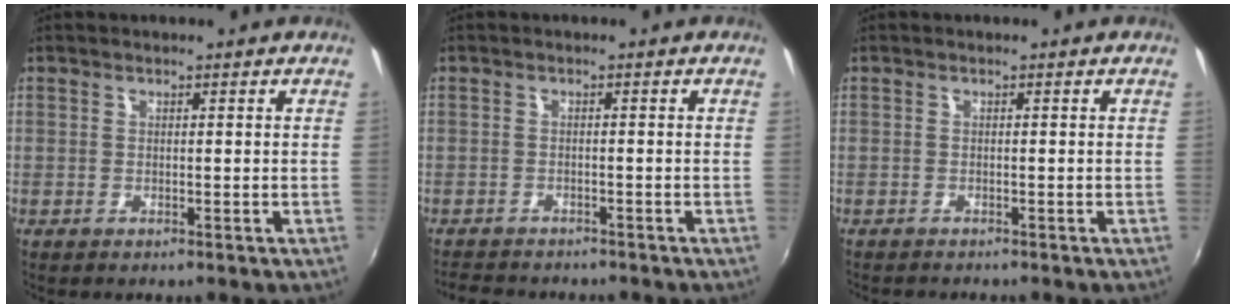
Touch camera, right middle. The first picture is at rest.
{"total": 6.0, "force": [-5.6, 1.6, 1.7], "torque": [-0.049, -0.012, -0.087]}
{"total": 1.6, "force": [-1.5, 0.2, 0.3], "torque": [-0.012, -0.008, -0.024]}